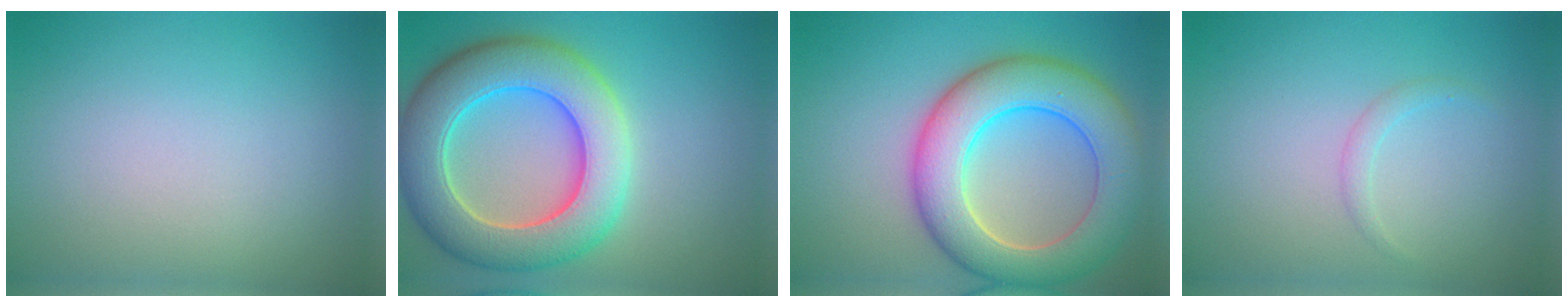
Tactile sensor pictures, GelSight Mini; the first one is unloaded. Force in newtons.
{"total": 9.8, "press": 9.8, "slide": 0.7}
{"total": 9.5, "press": 9.5, "slide": 0.8}
{"total": 1.0, "press": 1.0, "slide": 0.0}